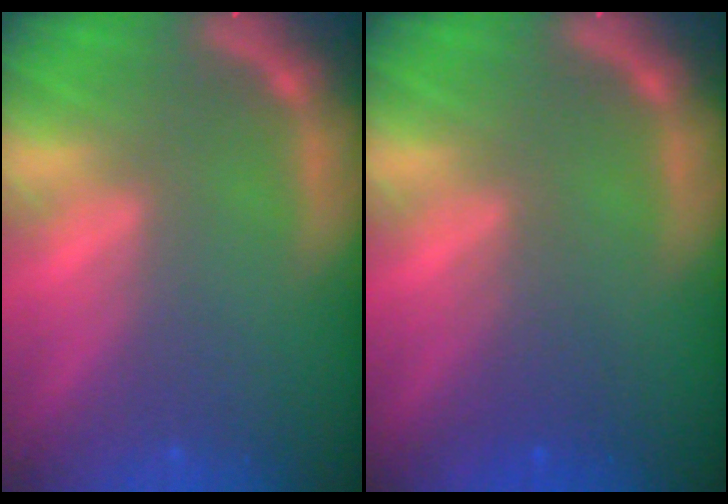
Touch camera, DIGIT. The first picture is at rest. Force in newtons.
{"total": 2.0}